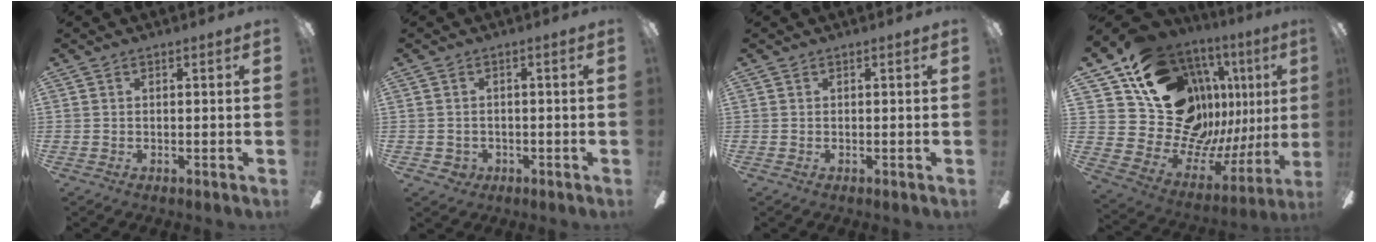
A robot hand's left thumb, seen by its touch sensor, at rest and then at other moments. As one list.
[{"total": 2.1, "force": [-0.6, 2.0, 0.5], "torque": [-0.010, 0.003, -0.013]}, {"total": 0.0}, {"total": 20.3, "force": [10.3, 14.3, 10.0], "torque": [-0.172, -0.095, 0.222]}]